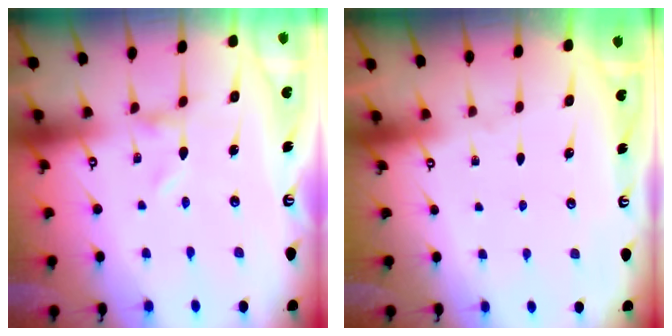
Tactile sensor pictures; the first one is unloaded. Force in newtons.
{"total": 0.0}